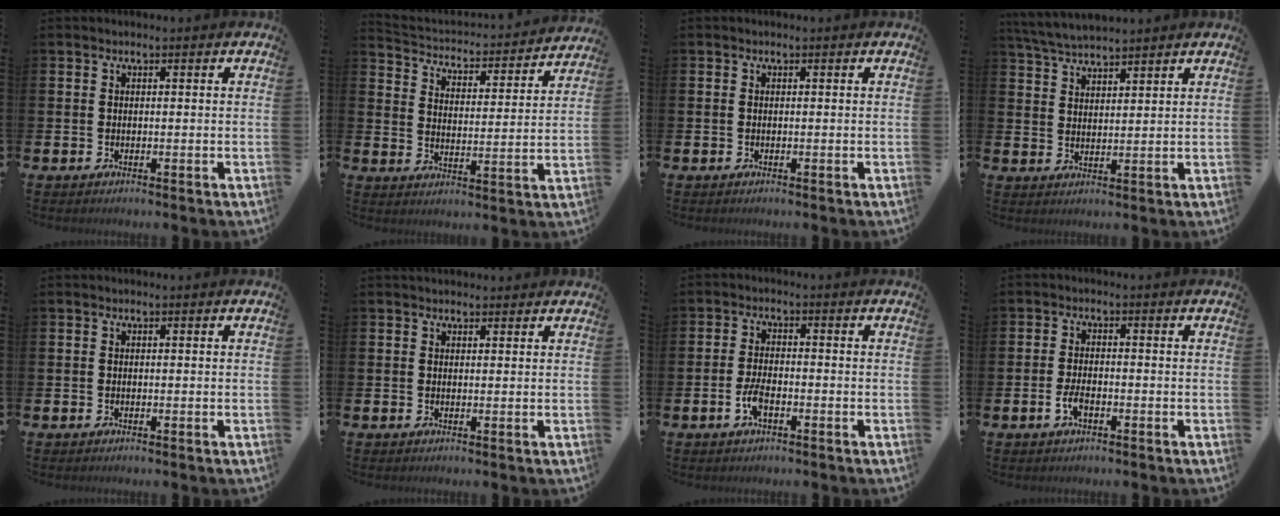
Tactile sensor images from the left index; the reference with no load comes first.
{"total": 3.5, "force": [3.3, 1.3, 0.3], "torque": [-0.032, -0.039, 0.046]}
{"total": 0.0}
{"total": 4.6, "force": [4.5, 0.3, 0.8], "torque": [-0.036, -0.018, 0.083]}
{"total": 0.0}
{"total": 1.4, "force": [1.3, 0.6, 0.2], "torque": [0.014, -0.003, 0.019]}
{"total": 3.5, "force": [-1.4, 1.5, 2.9], "torque": [-0.065, 0.001, -0.029]}
{"total": 2.6, "force": [-1.0, 1.2, 2.1], "torque": [-0.038, 0.004, -0.019]}